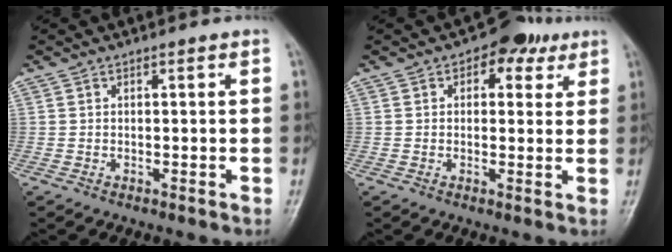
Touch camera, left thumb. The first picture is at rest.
{"total": 6.4, "force": [3.0, 4.2, 3.7], "torque": [-0.006, -0.002, 0.032]}